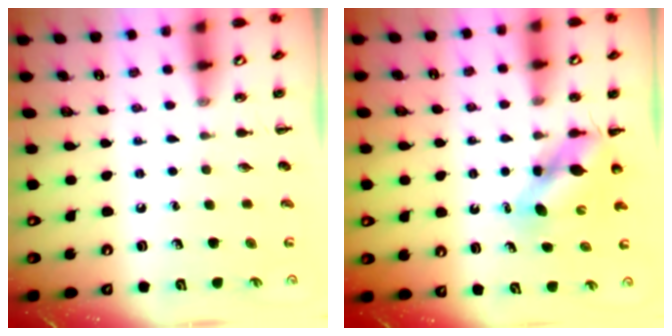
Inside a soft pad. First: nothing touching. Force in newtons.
{"total": 6.0, "press": 6.0, "slide": 0.4}